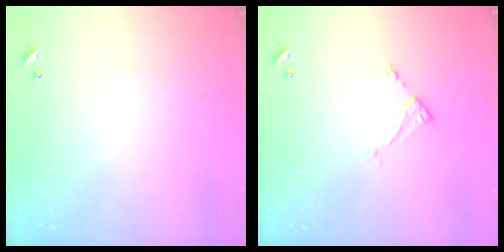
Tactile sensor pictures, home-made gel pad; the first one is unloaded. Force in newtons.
{"total": 4.9, "press": 4.8, "slide": 0.3}